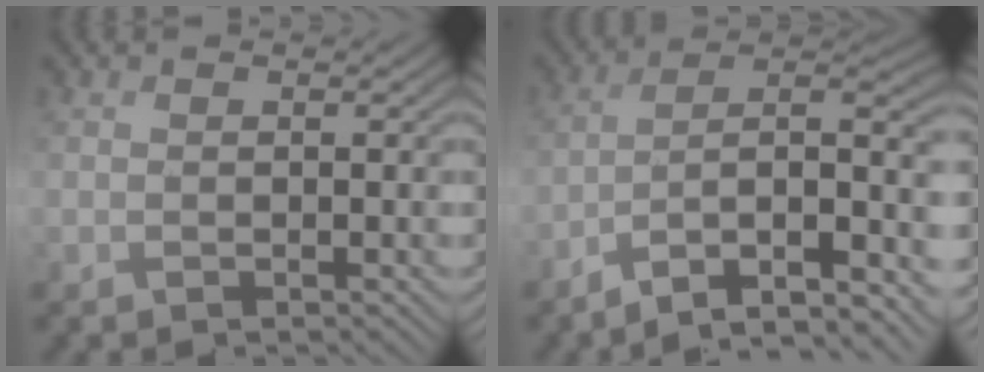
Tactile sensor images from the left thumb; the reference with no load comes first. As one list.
[{"total": 10.9, "force": [-5.8, 3.9, 8.3], "torque": [-0.143, -0.005, -0.102]}]